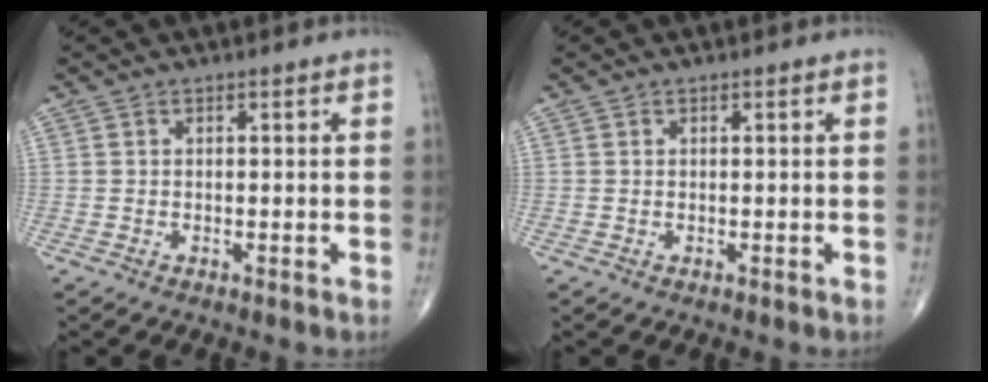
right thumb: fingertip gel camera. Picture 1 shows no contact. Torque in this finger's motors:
{"motor_torque": [0.18, 0.49, 0.13, 0.01, -0.06]}